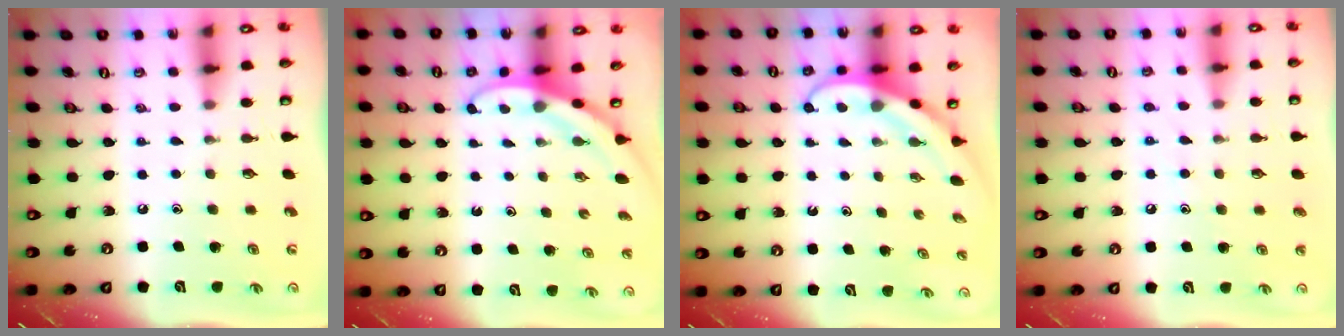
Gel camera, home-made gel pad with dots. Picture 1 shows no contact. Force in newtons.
{"total": 3.0, "press": 3.0, "slide": 0.1}
{"total": 3.8, "press": 3.8, "slide": 0.4}
{"total": 5.4, "press": 5.4, "slide": 0.5}